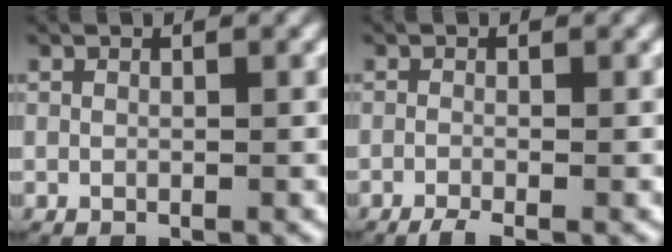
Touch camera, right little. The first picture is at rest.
{"total": 1.8, "force": [-1.6, 0.2, 0.9], "torque": [-0.021, -0.009, -0.024]}